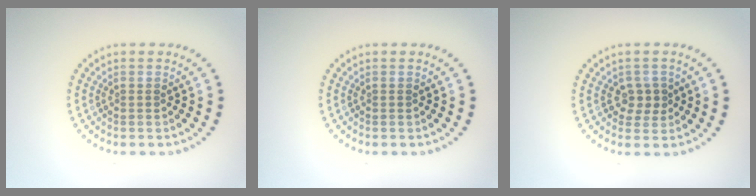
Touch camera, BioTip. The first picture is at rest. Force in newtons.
{"total": 0.0}
{"total": 1.8, "press": 1.7, "slide": 0.6}